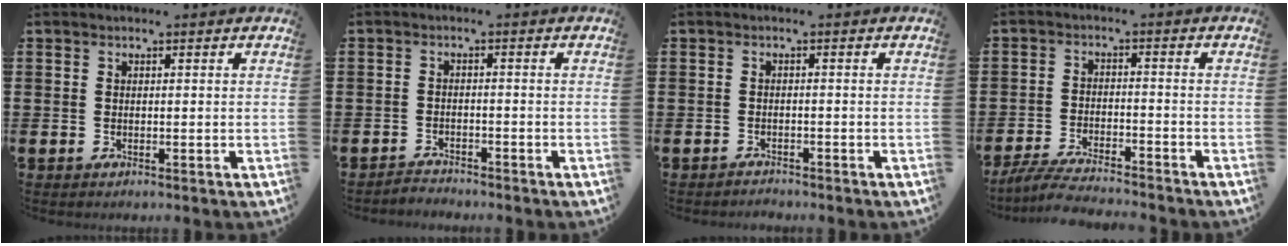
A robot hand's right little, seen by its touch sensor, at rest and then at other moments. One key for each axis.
{"total": 1.7, "fx": -1.7, "fy": 0.1, "fz": -0.3, "tx": -0.001, "ty": 0.005, "tz": -0.038}
{"total": 1.1, "fx": -1.1, "fy": 0.1, "fz": -0.1, "tx": -0.001, "ty": 0.004, "tz": -0.024}
{"total": 4.0, "fx": -3.9, "fy": 0.1, "fz": 0.9, "tx": -0.023, "ty": -0.002, "tz": -0.079}